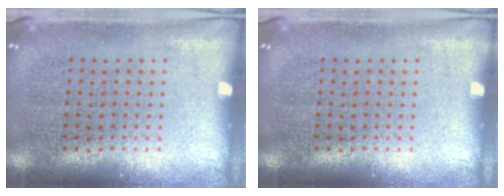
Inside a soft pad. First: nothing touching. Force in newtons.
{"total": 0.0}